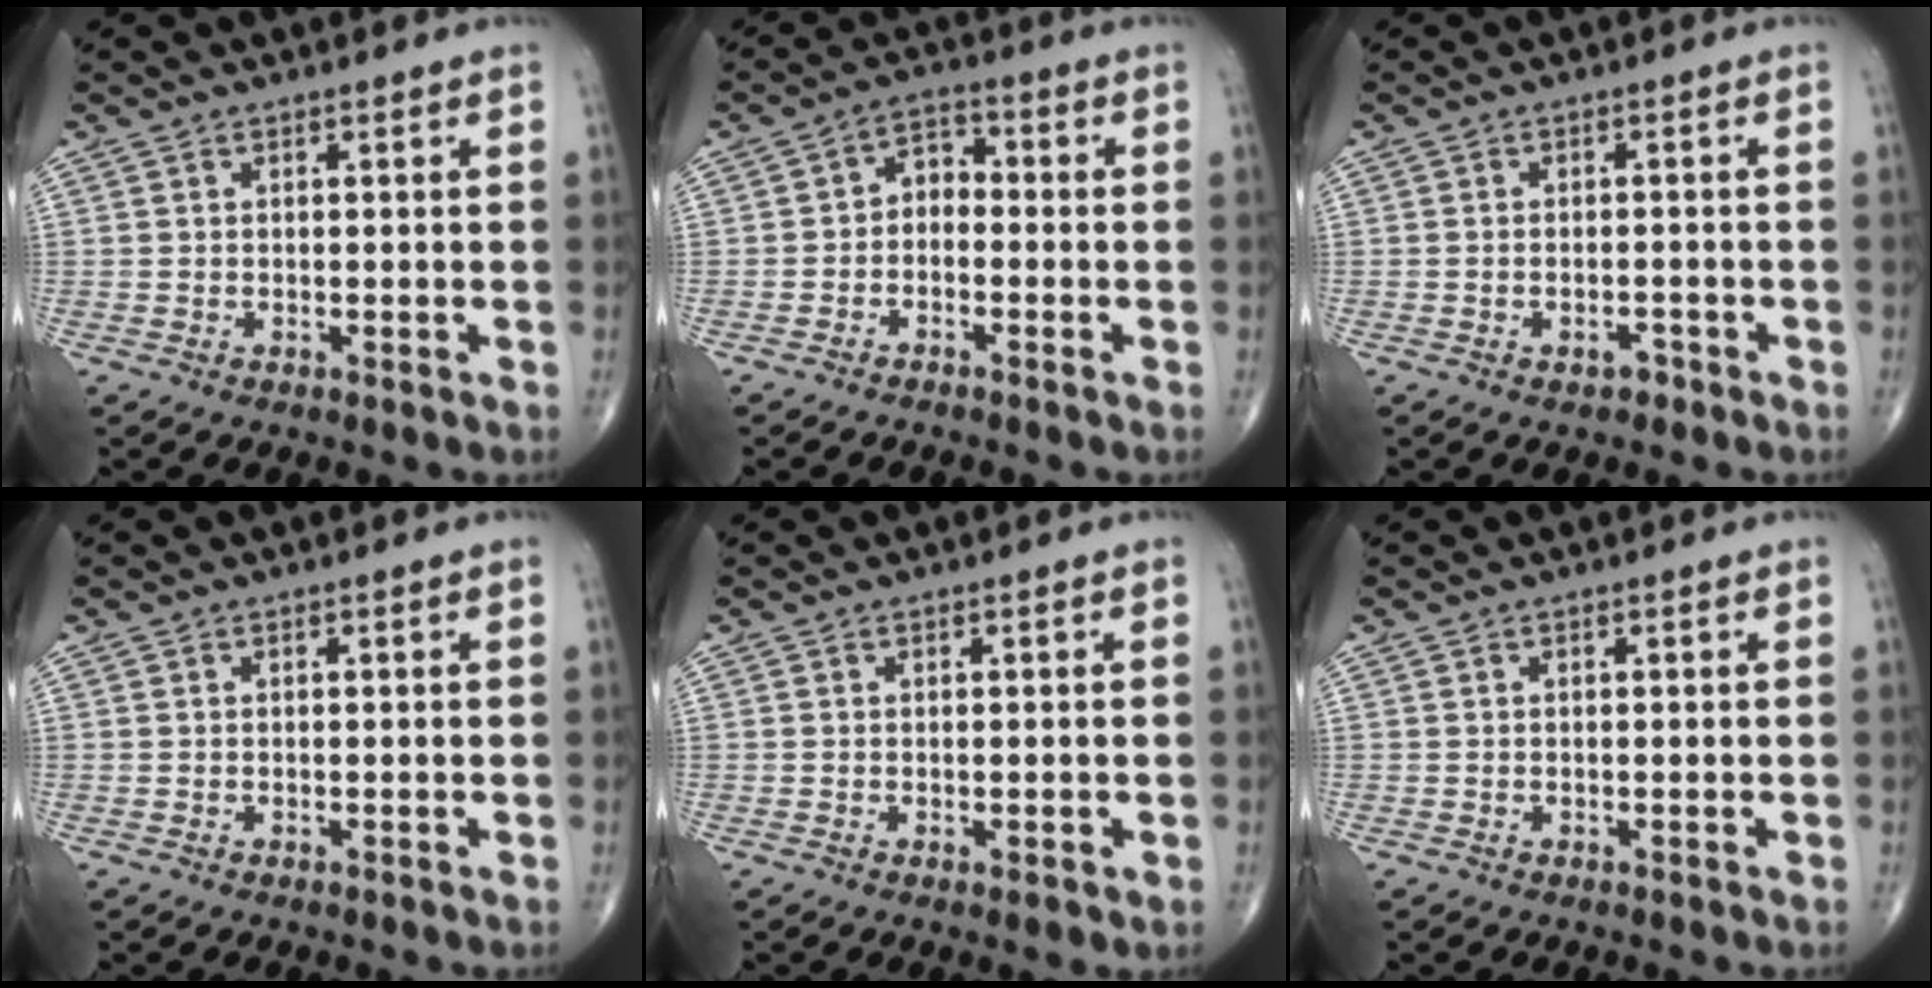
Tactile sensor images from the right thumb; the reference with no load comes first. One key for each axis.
{"total": 4.2, "fx": -1.3, "fy": 3.0, "fz": 2.6, "tx": -0.025, "ty": 0.029, "tz": -0.038}
{"total": 2.0, "fx": -1.3, "fy": 1.1, "fz": 1.0, "tx": -0.014, "ty": 0.010, "tz": -0.019}
{"total": 0.0}
{"total": 1.8, "fx": -0.4, "fy": 0.6, "fz": 1.6, "tx": -0.021, "ty": -0.006, "tz": -0.002}
{"total": 0.0}